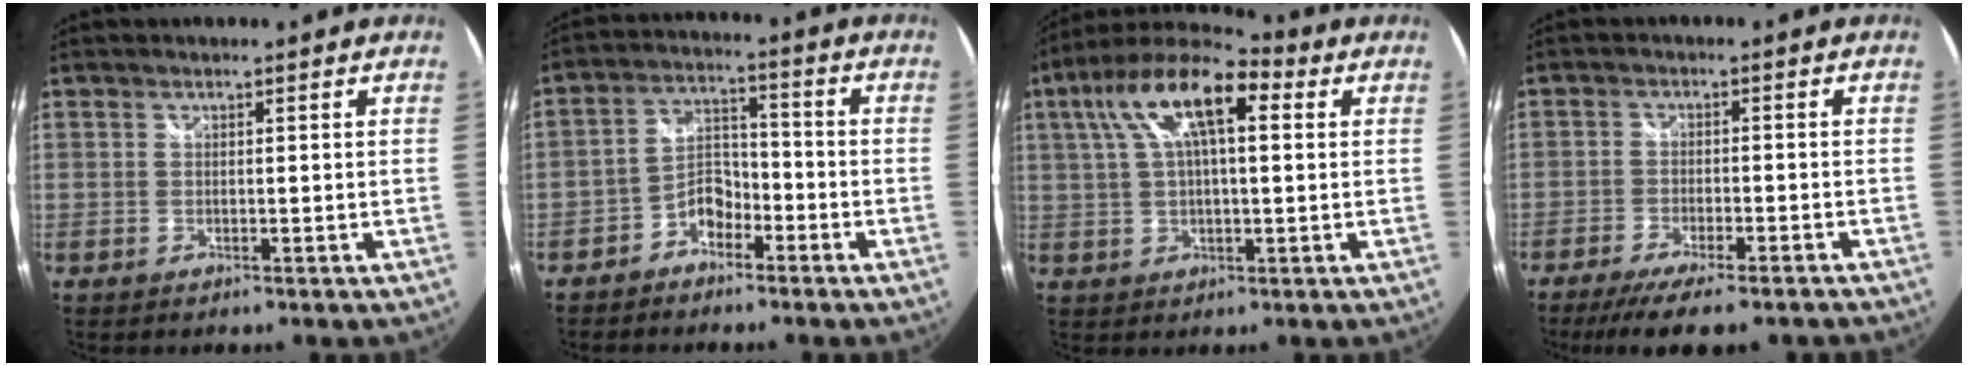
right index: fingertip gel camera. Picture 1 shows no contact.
{"total": 6.0, "force": [-4.1, 3.6, 2.3], "torque": [-0.049, 0.019, -0.077]}
{"total": 15.0, "force": [4.9, 5.7, 13.0], "torque": [-0.236, 0.034, 0.073]}
{"total": 13.4, "force": [-10.7, 3.0, 7.4], "torque": [-0.155, -0.039, -0.162]}